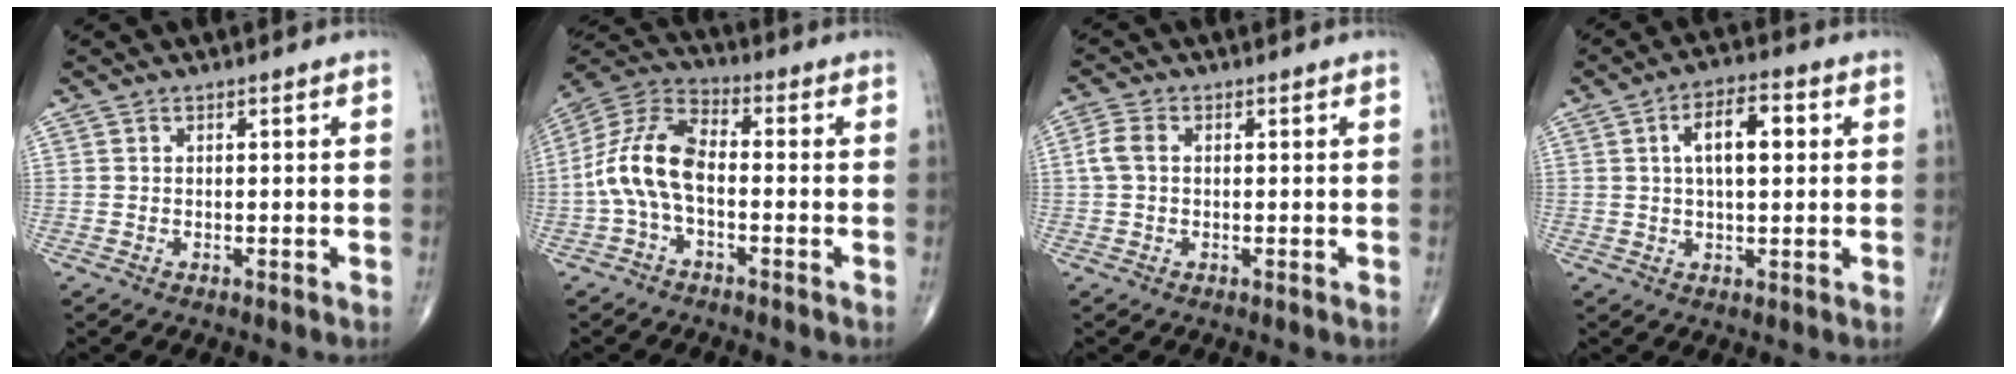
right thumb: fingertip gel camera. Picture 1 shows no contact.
{"total": 11.6, "force": [-1.8, 6.1, 9.7], "torque": [-0.202, 0.036, -0.046]}
{"total": 3.4, "force": [0.2, 2.3, 2.5], "torque": [-0.061, 0.010, 0.001]}
{"total": 8.4, "force": [1.8, 3.8, 7.3], "torque": [-0.111, 0.012, 0.023]}